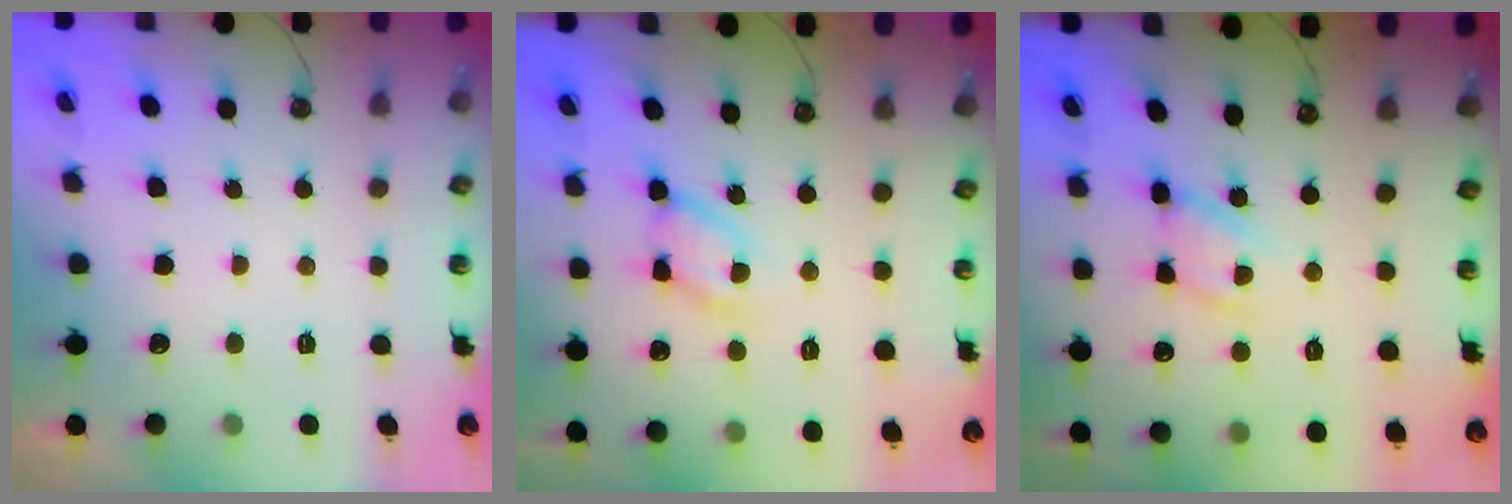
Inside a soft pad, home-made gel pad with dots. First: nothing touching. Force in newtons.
{"total": 11.6, "press": 11.6, "slide": 1.3}
{"total": 12.9, "press": 12.8, "slide": 1.5}